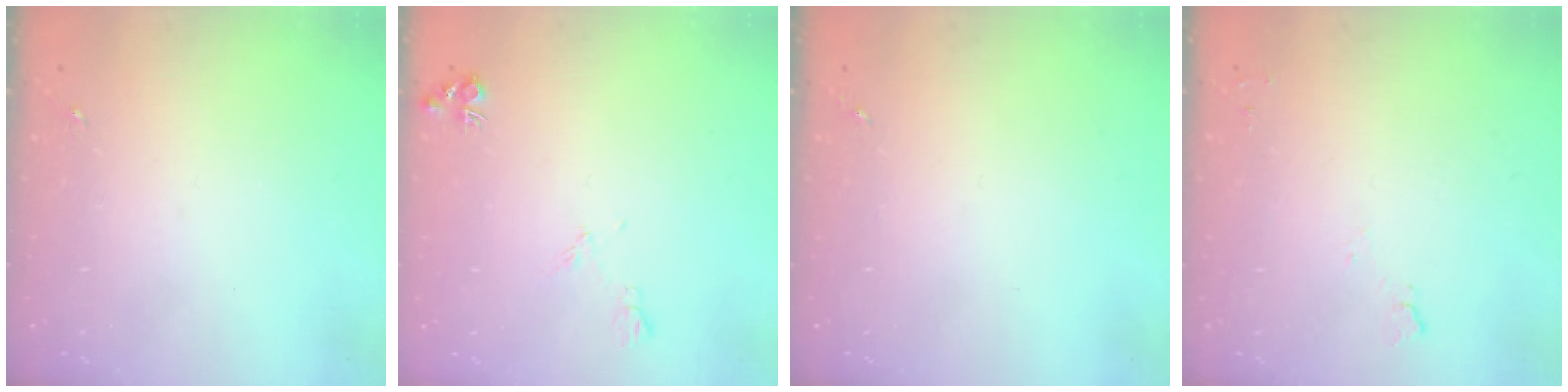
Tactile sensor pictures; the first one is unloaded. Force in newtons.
{"total": 5.8, "press": 5.8, "slide": 0.8}
{"total": 0.0}
{"total": 5.1, "press": 5.1, "slide": 0.6}